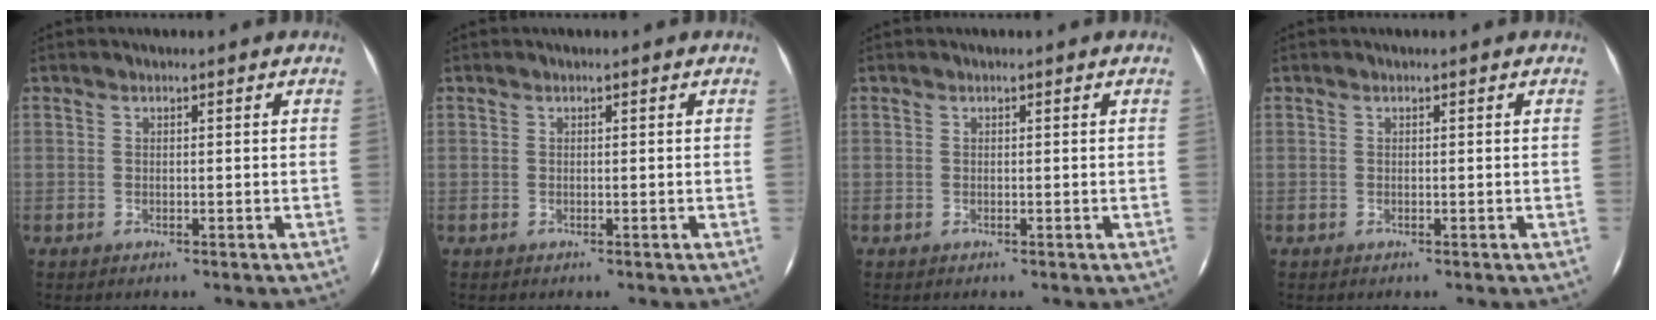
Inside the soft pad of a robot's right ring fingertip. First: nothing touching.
{"total": 0.0}
{"total": 0.0}
{"total": 0.0}